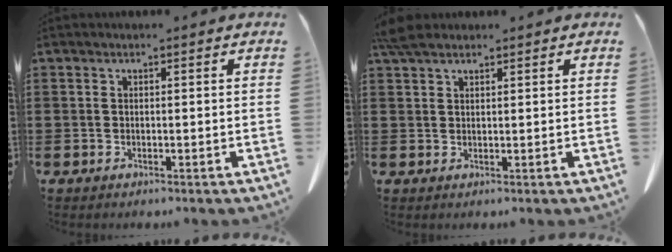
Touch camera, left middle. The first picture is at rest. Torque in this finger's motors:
{"motor_torque": [0.24, 0.25, 0.04, 0.04]}